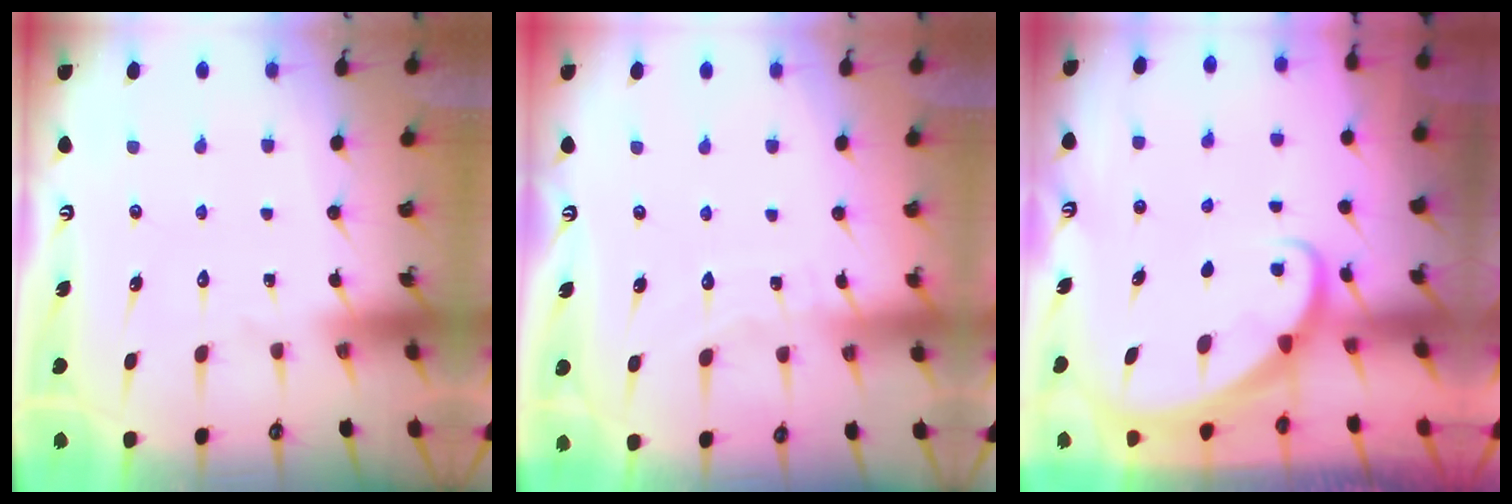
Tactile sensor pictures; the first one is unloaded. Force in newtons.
{"total": 4.7, "press": 4.7, "slide": 0.6}
{"total": 1.8, "press": 1.8, "slide": 0.1}